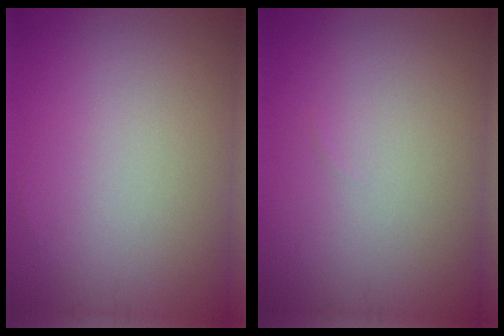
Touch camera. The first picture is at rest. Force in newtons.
{"total": 0.0}